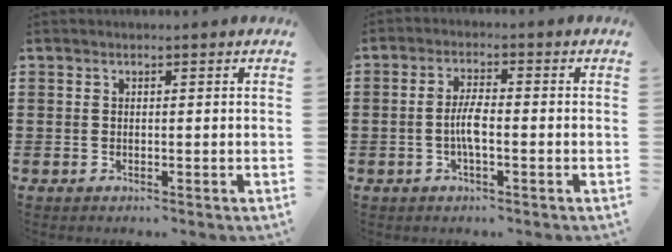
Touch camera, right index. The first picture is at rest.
{"total": 3.9, "force": [-0.8, 0.9, 3.7], "torque": [-0.080, -0.002, -0.020]}